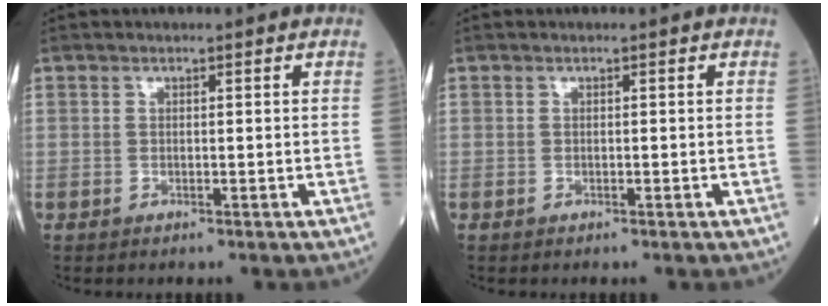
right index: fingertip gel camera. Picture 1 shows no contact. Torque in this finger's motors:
{"motor_torque": [0.00, 0.00, 0.00, -0.01]}